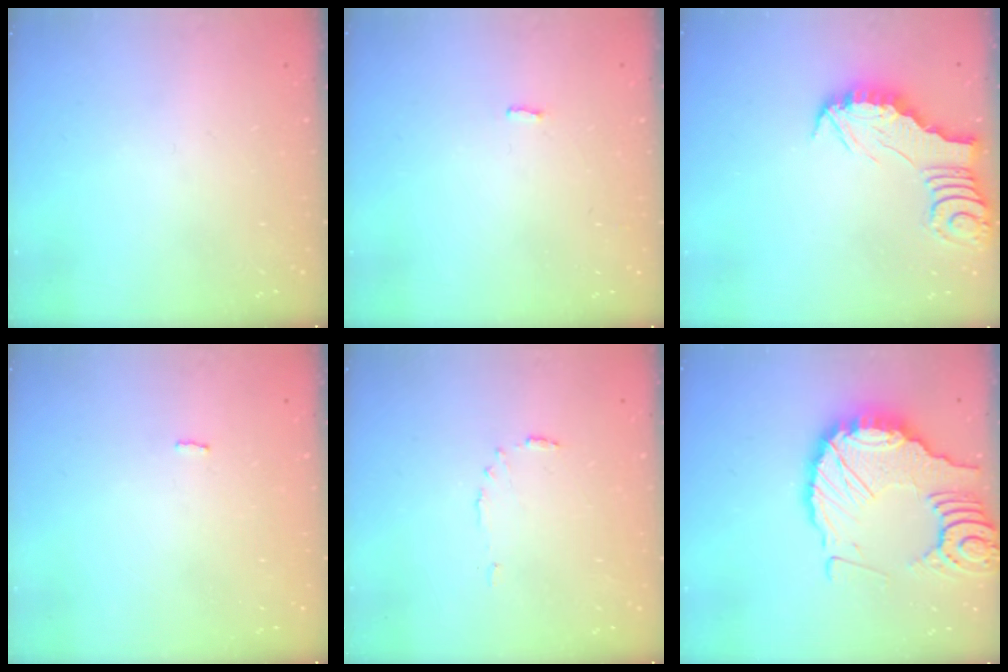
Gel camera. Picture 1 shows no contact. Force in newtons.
{"total": 1.6, "press": 1.6, "slide": 0.2}
{"total": 2.4, "press": 2.4, "slide": 0.2}
{"total": 2.0, "press": 2.0, "slide": 0.3}
{"total": 3.2, "press": 3.1, "slide": 0.4}
{"total": 17.9, "press": 17.7, "slide": 2.2}